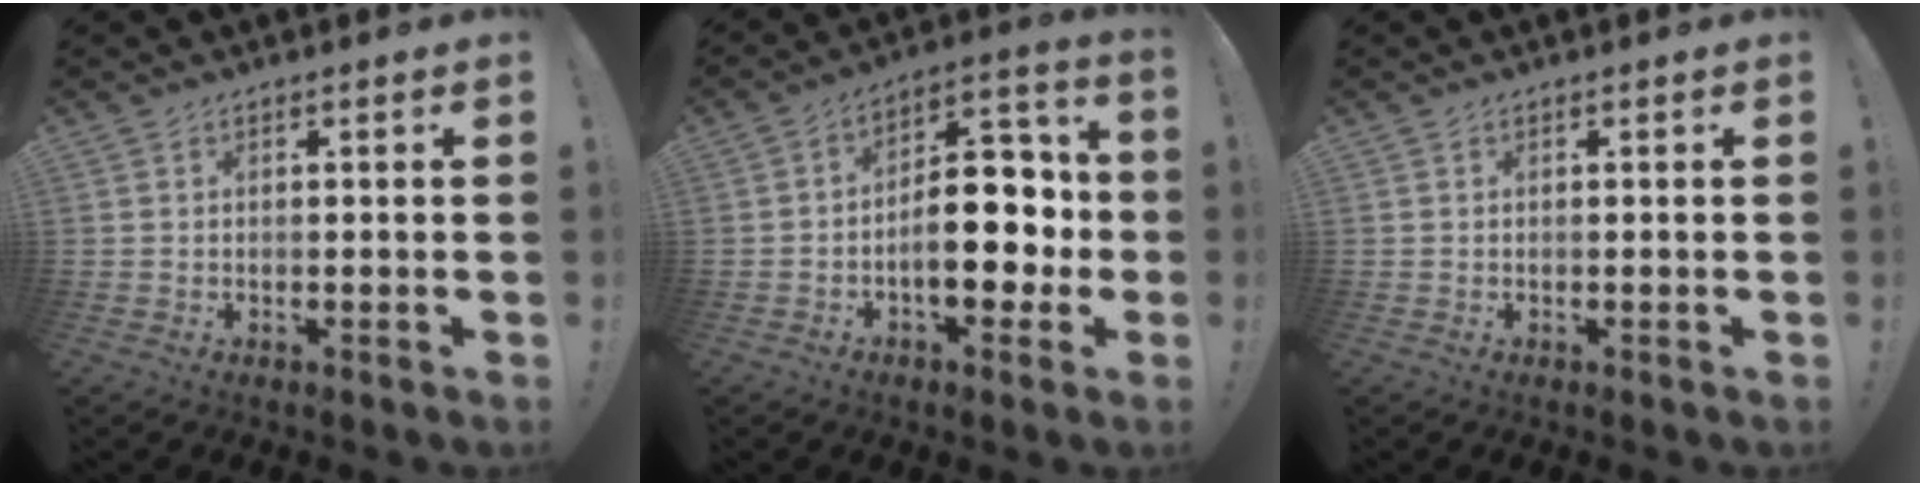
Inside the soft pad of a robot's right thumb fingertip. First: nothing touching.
{"total": 17.5, "force": [-3.3, 10.0, 14.0], "torque": [-0.186, 0.027, -0.046]}
{"total": 0.0}